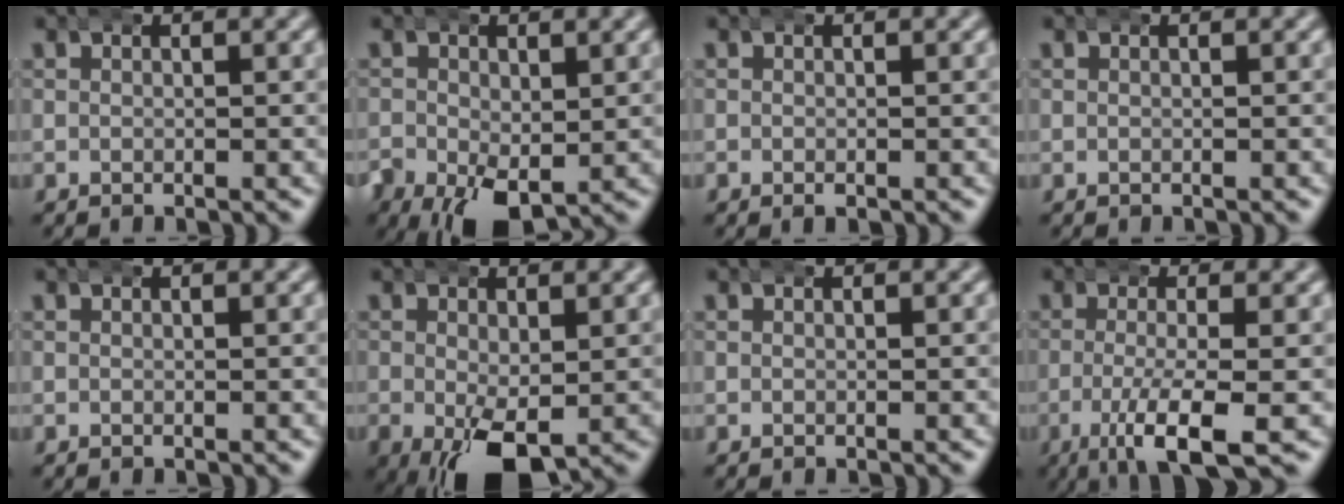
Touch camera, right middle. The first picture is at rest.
{"total": 6.0, "force": [-2.9, 3.8, 3.6], "torque": [-0.089, -0.047, -0.027]}
{"total": 0.6, "force": [-0.3, 0.4, 0.3], "torque": [-0.009, 0.000, -0.004]}
{"total": 0.0}
{"total": 0.0}
{"total": 6.3, "force": [-2.5, 3.0, 4.8], "torque": [-0.101, -0.041, -0.020]}
{"total": 0.0}
{"total": 6.5, "force": [-4.1, 1.2, 4.9], "torque": [-0.098, -0.027, -0.054]}